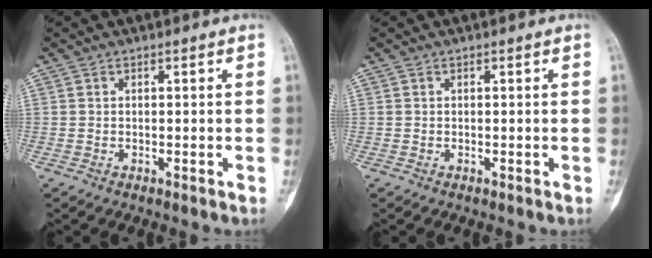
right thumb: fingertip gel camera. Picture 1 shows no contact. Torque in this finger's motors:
{"motor_torque": [0.42, 0.04, 0.02, -0.26, 0.05]}